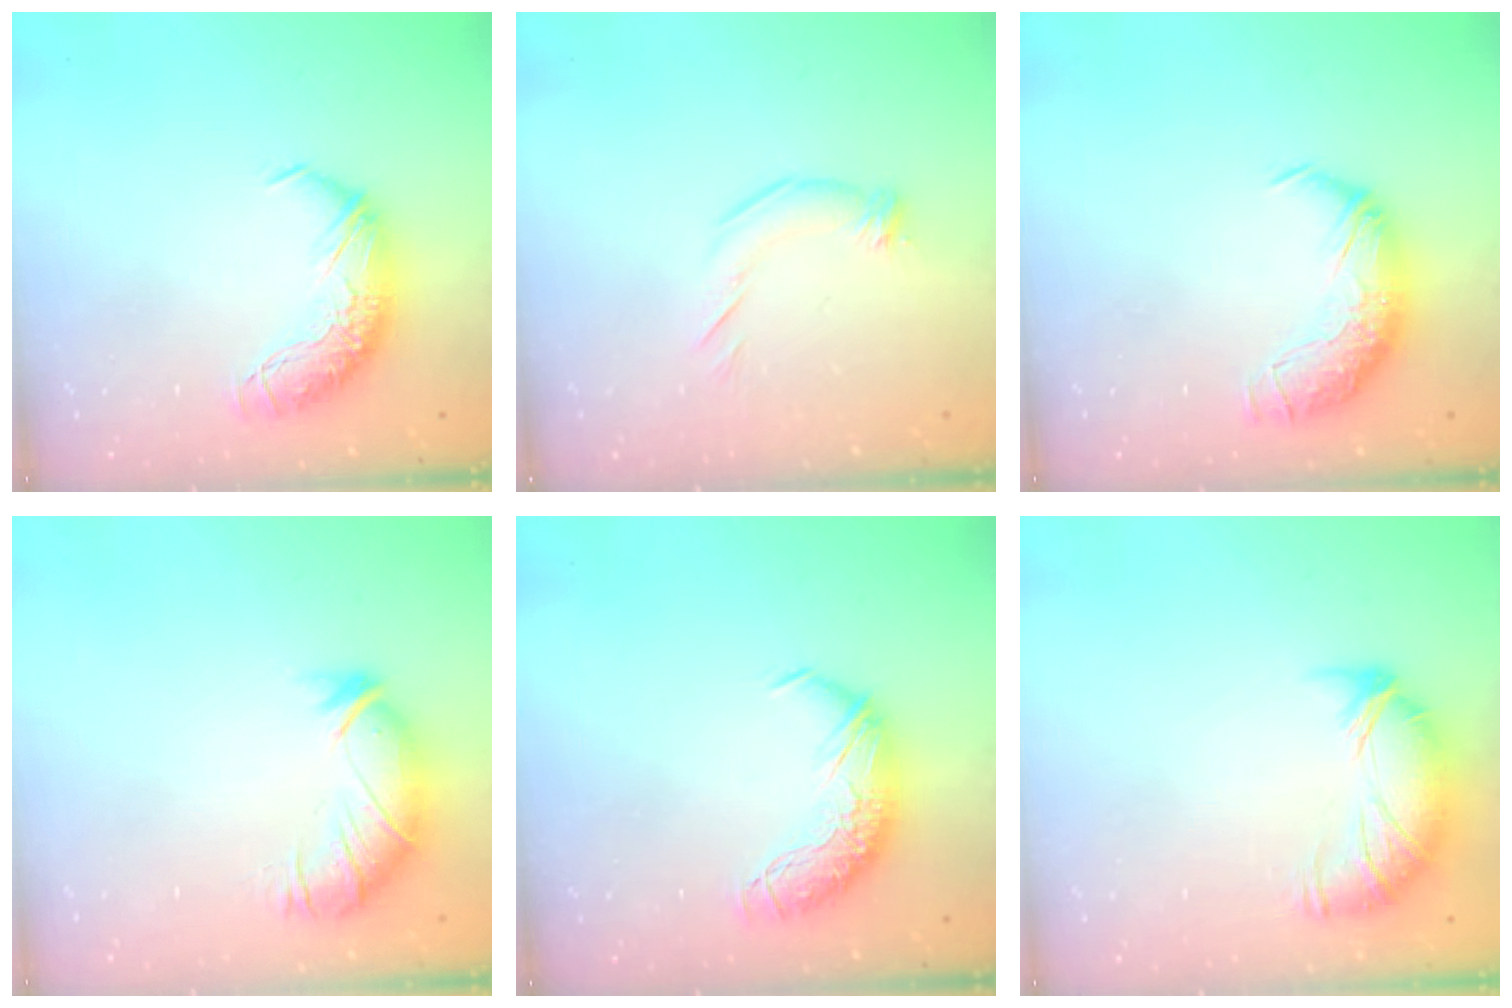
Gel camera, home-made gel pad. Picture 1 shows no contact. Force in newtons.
{"total": 2.8, "press": 2.7, "slide": 0.8}
{"total": 1.5, "press": 0.2, "slide": 1.5}
{"total": 2.8, "press": 2.3, "slide": 1.6}
{"total": 0.0}
{"total": 5.0, "press": 4.6, "slide": 1.7}